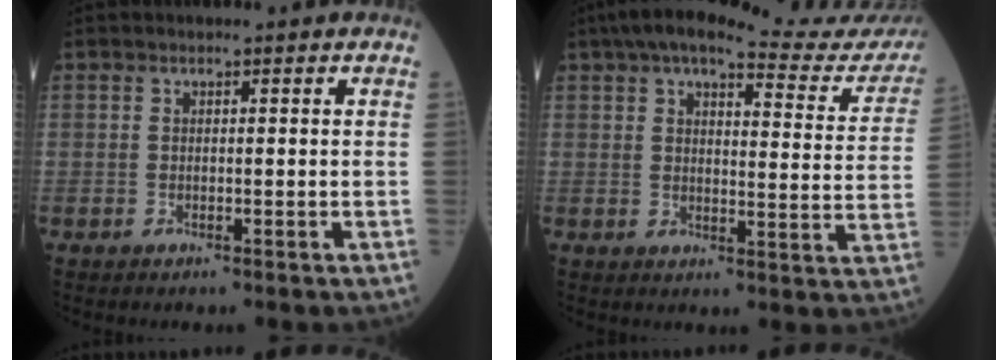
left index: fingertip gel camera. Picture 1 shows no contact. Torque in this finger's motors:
{"motor_torque": [1.20, -0.94, 0.50, 0.10]}